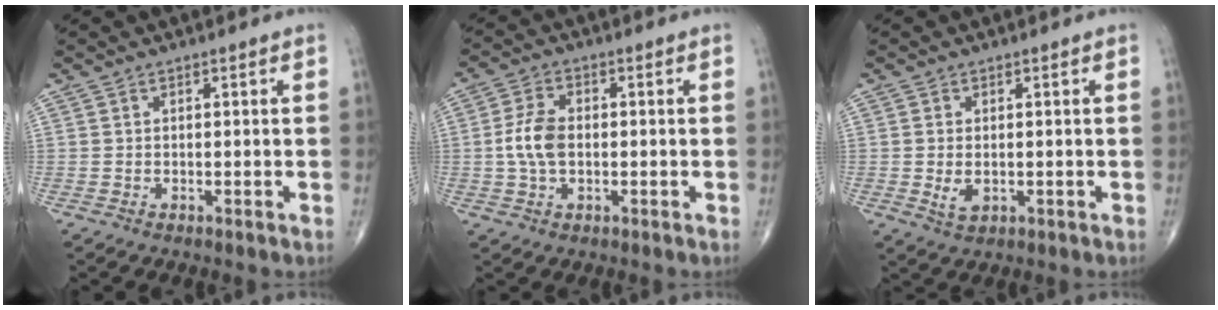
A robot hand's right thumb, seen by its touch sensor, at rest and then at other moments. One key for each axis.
{"total": 6.5, "fx": -0.3, "fy": 3.9, "fz": 5.1, "tx": -0.108, "ty": 0.010, "tz": -0.010}
{"total": 3.2, "fx": -0.3, "fy": 2.0, "fz": 2.5, "tx": -0.046, "ty": -0.007, "tz": -0.001}